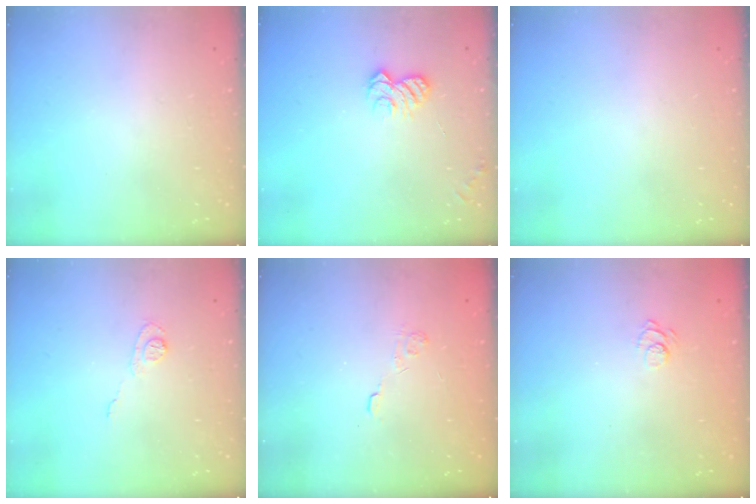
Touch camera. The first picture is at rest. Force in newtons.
{"total": 6.6, "press": 6.5, "slide": 0.7}
{"total": 0.0}
{"total": 6.4, "press": 6.3, "slide": 0.6}
{"total": 2.4, "press": 1.9, "slide": 1.5}
{"total": 2.1, "press": 1.6, "slide": 1.3}